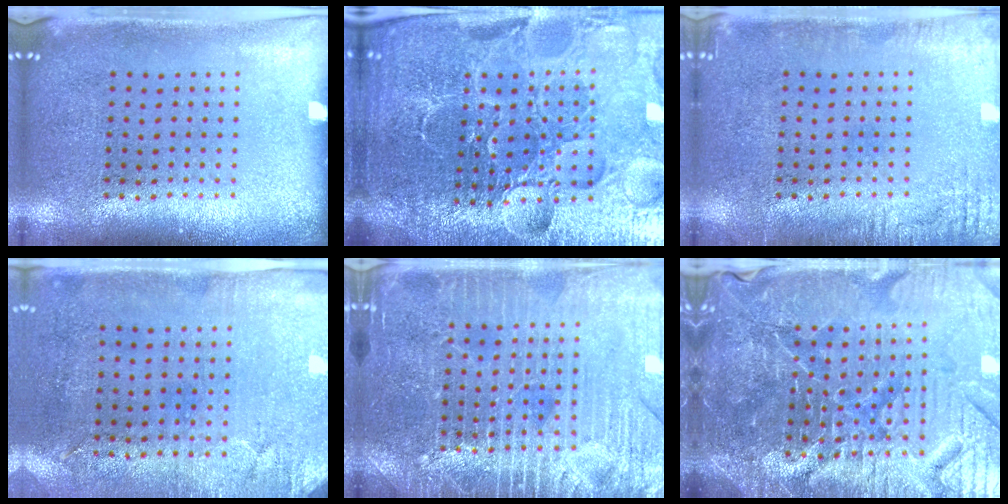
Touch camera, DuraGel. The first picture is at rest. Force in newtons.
{"total": 6.8, "press": 6.0, "slide": 3.2}
{"total": 2.0, "press": 2.0, "slide": 0.2}
{"total": 2.9, "press": 2.3, "slide": 1.7}
{"total": 4.0, "press": 4.0, "slide": 0.4}
{"total": 6.6, "press": 5.9, "slide": 2.8}